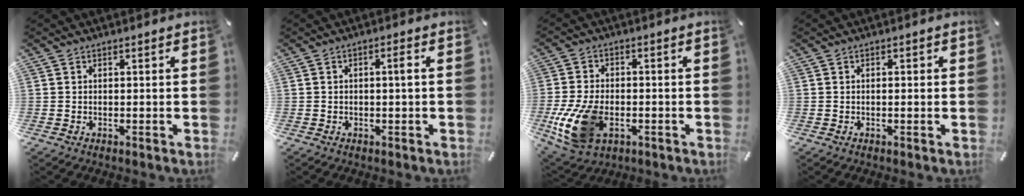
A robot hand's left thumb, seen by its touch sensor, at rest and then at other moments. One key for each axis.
{"total": 2.1, "fx": 0.0, "fy": 0.4, "fz": 2.1, "tx": -0.039, "ty": 0.004, "tz": -0.002}
{"total": 13.5, "fx": -3.8, "fy": 8.8, "fz": 9.5, "tx": -0.216, "ty": 0.000, "tz": -0.067}
{"total": 0.9, "fx": -0.2, "fy": 0.3, "fz": 0.8, "tx": -0.016, "ty": 0.001, "tz": -0.004}